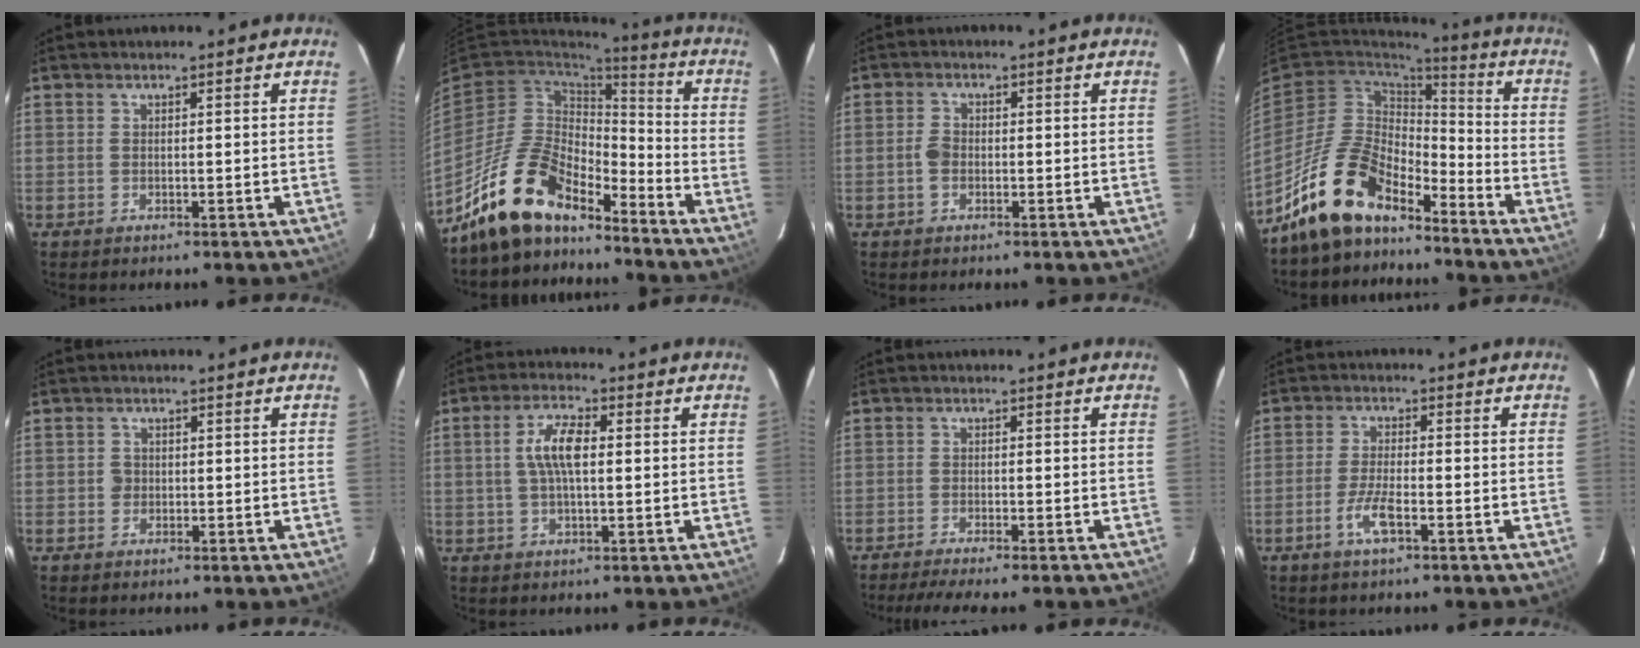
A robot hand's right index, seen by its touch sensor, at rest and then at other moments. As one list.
[{"total": 15.4, "force": [-12.5, 5.8, 6.8], "torque": [-0.147, 0.010, -0.229]}, {"total": 2.3, "force": [-0.7, 1.6, 1.5], "torque": [-0.035, 0.006, -0.014]}, {"total": 14.9, "force": [-11.8, 6.0, 6.7], "torque": [-0.142, 0.010, -0.217]}, {"total": 1.3, "force": [-0.2, 1.3, 0.1], "torque": [0.000, 0.002, -0.003]}, {"total": 6.4, "force": [0.8, 2.2, 6.0], "torque": [-0.116, 0.012, 0.015]}, {"total": 6.8, "force": [-5.9, -0.2, 3.4], "torque": [-0.075, -0.017, -0.094]}, {"total": 5.0, "force": [-2.6, 1.0, 4.2], "torque": [-0.094, -0.003, -0.052]}]